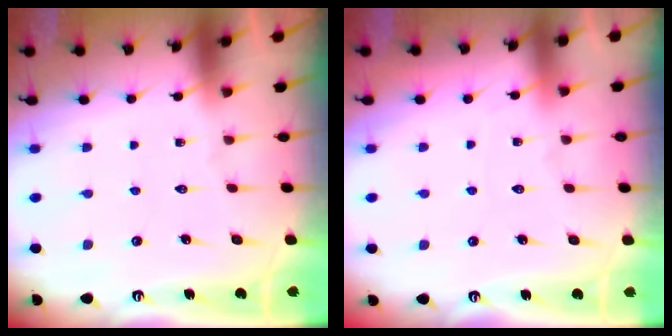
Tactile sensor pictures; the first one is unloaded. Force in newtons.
{"total": 2.3, "press": 2.3, "slide": 0.3}